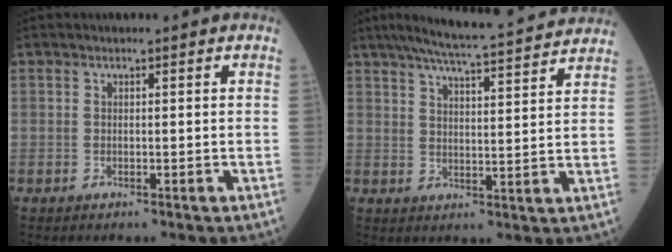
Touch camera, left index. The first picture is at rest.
{"total": 17.0, "force": [15.3, 0.3, 7.4], "torque": [-0.128, 0.016, 0.203]}